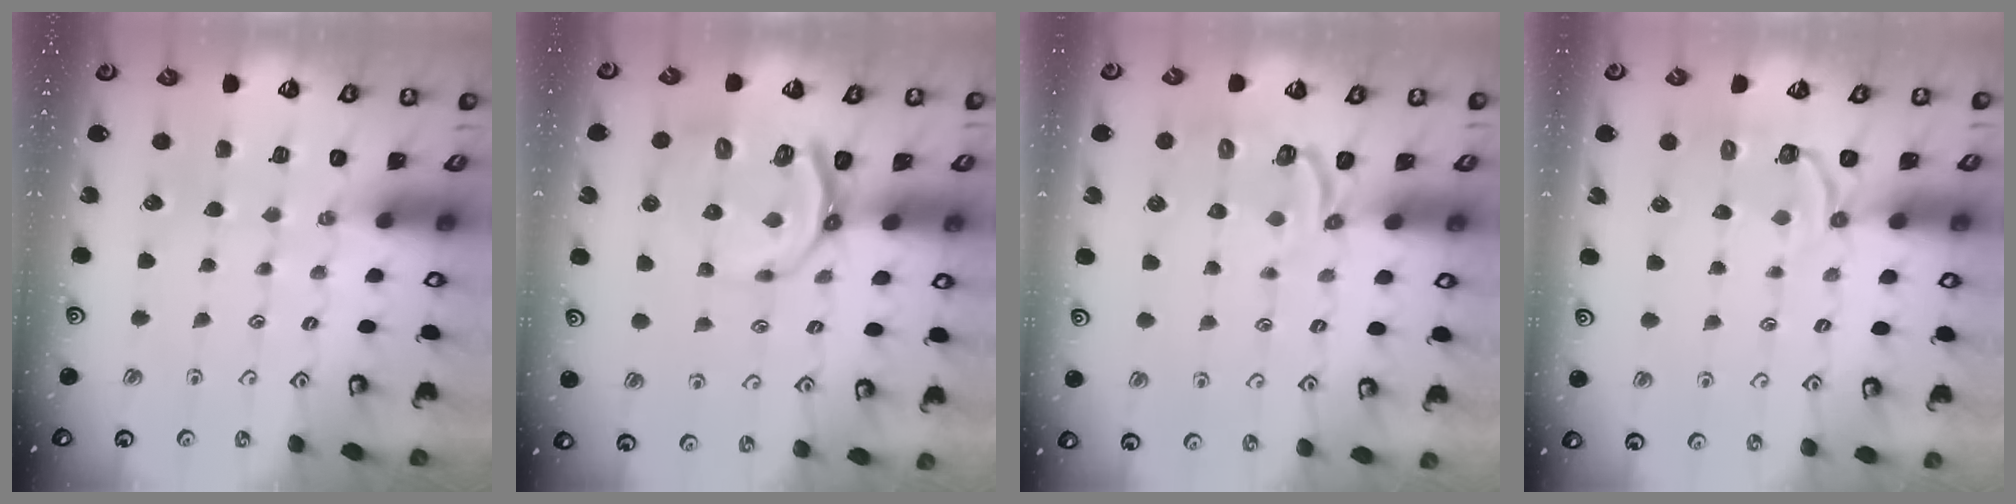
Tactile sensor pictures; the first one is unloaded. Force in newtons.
{"total": 9.2, "press": 8.5, "slide": 3.5}
{"total": 3.4, "press": 2.4, "slide": 2.5}
{"total": 4.2, "press": 2.9, "slide": 3.0}